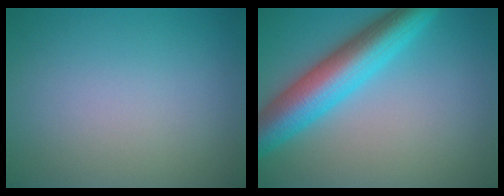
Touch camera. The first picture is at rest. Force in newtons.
{"total": 7.7, "press": 7.7, "slide": 0.2}